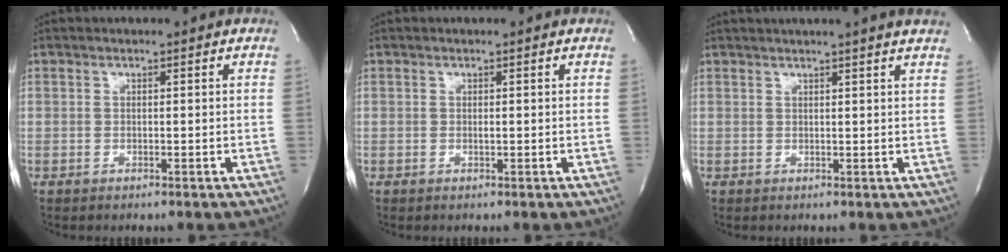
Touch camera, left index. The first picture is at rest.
{"total": 0.0}
{"total": 7.0, "force": [6.2, -1.0, 3.2], "torque": [-0.040, 0.015, 0.058]}